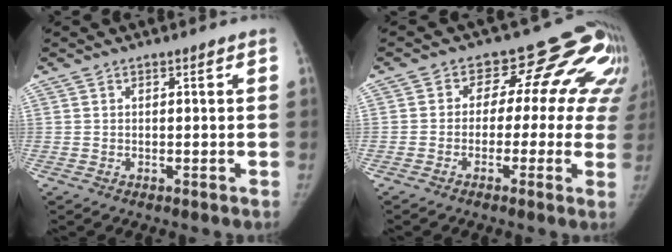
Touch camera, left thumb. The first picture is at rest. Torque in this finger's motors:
{"motor_torque": [-0.57, 0.36, -0.19, 0.20, 0.00]}